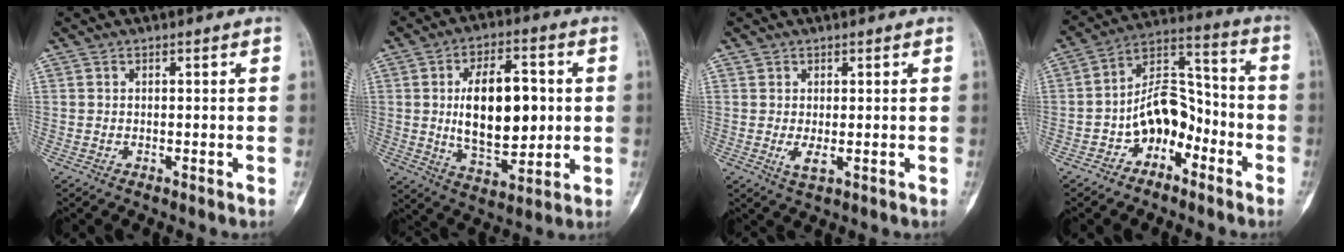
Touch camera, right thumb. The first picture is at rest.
{"total": 16.7, "force": [1.3, 8.8, 14.1], "torque": [-0.196, -0.007, 0.029]}
{"total": 2.4, "force": [0.0, 1.2, 2.1], "torque": [-0.043, -0.007, 0.004]}
{"total": 11.7, "force": [-4.9, 7.8, 7.2], "torque": [-0.090, 0.070, -0.090]}